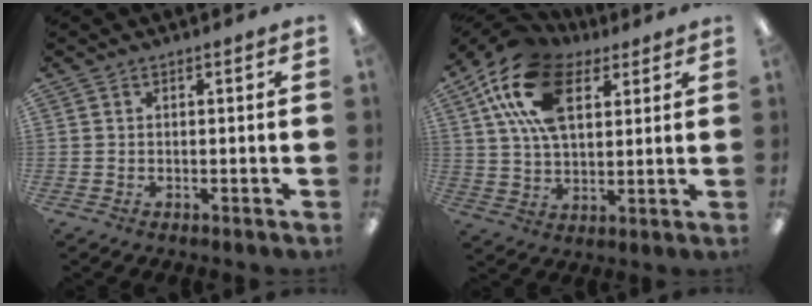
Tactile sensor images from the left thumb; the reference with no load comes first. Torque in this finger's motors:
{"motor_torque": [-0.06, 0.36, 1.40, -1.36, 0.68]}